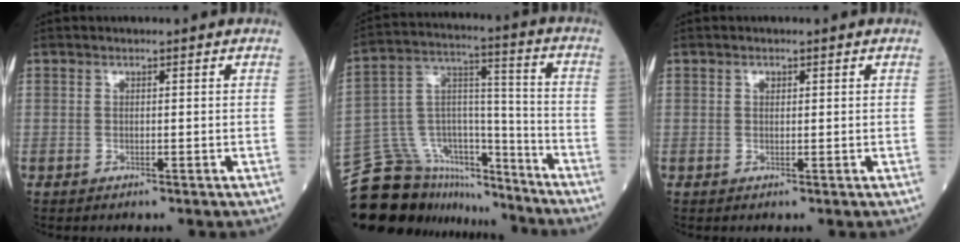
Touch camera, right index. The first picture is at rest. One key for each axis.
{"total": 18.5, "fx": -16.7, "fy": 6.8, "fz": 4.2, "tx": -0.081, "ty": 0.067, "tz": -0.271}
{"total": 0.7, "fx": 0.3, "fy": 0.5, "fz": 0.4, "tx": -0.007, "ty": 0.000, "tz": 0.004}